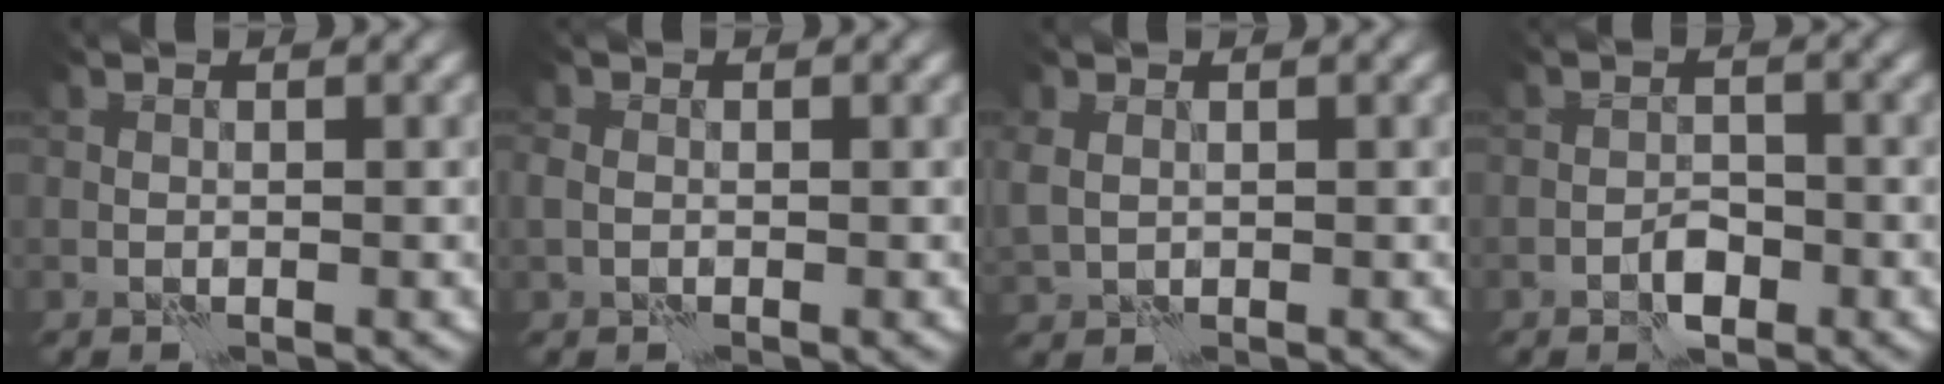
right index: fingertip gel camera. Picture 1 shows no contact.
{"total": 0.8, "force": [-0.1, 0.7, 0.4], "torque": [-0.009, 0.000, -0.006]}
{"total": 1.6, "force": [0.5, 1.2, 0.8], "torque": [-0.020, -0.004, 0.014]}
{"total": 1.9, "force": [-1.2, 0.8, 1.1], "torque": [-0.014, 0.005, -0.023]}